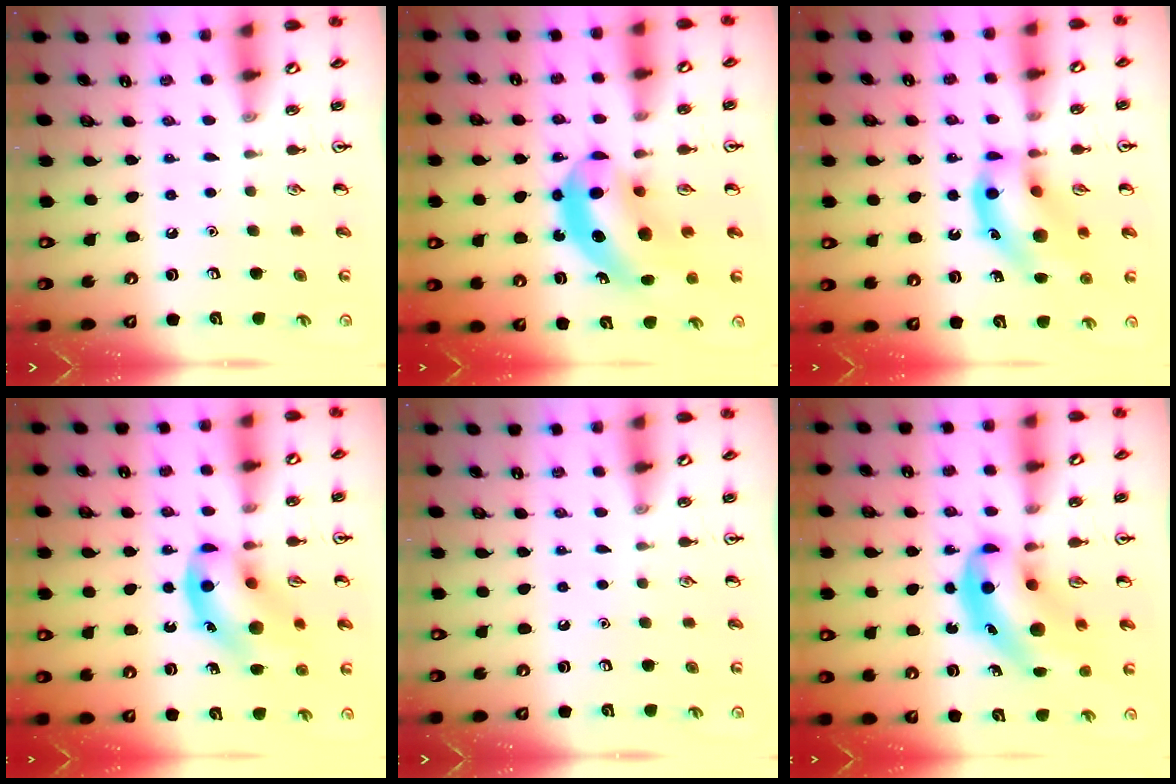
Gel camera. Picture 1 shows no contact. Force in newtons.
{"total": 11.7, "press": 11.0, "slide": 4.0}
{"total": 16.0, "press": 15.8, "slide": 2.5}
{"total": 14.6, "press": 14.3, "slide": 2.6}
{"total": 0.0}
{"total": 10.3, "press": 9.9, "slide": 2.9}